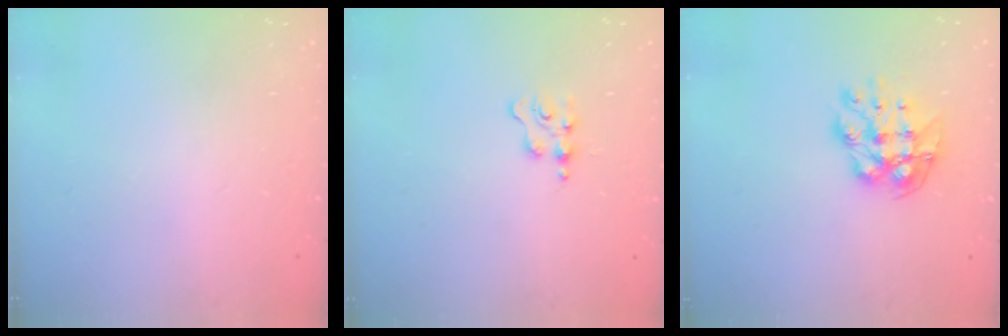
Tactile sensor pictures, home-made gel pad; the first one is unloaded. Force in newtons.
{"total": 2.0, "press": 2.0, "slide": 0.2}
{"total": 11.3, "press": 11.3, "slide": 1.0}